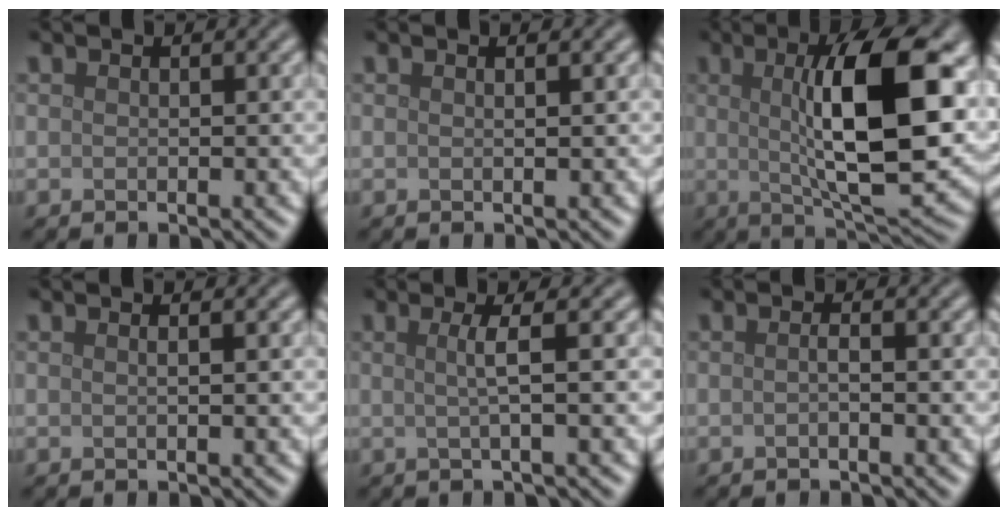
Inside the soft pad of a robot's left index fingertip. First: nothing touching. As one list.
[{"total": 0.7, "force": [0.3, 0.2, 0.5], "torque": [-0.002, 0.003, 0.002]}, {"total": 12.8, "force": [1.8, 3.7, 12.1], "torque": [-0.171, 0.003, 0.030]}, {"total": 0.8, "force": [0.2, 0.3, 0.7], "torque": [-0.007, 0.001, -0.005]}, {"total": 2.4, "force": [0.2, 0.5, 2.4], "torque": [-0.041, 0.005, -0.004]}, {"total": 0.8, "force": [-0.2, 0.1, 0.8], "torque": [-0.014, 0.001, -0.005]}]